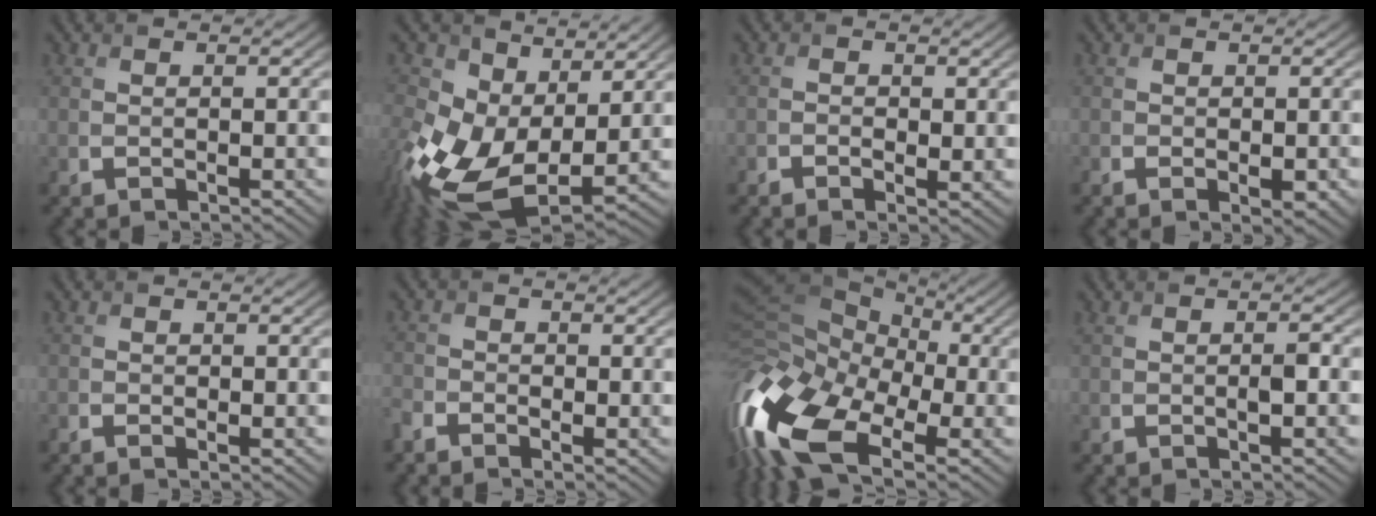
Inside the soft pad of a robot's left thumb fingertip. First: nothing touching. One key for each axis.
{"total": 14.7, "fx": 0.6, "fy": 10.0, "fz": 10.9, "tx": -0.277, "ty": -0.025, "tz": 0.022}
{"total": 1.8, "fx": -0.6, "fy": 1.2, "fz": 1.3, "tx": -0.025, "ty": -0.006, "tz": -0.009}
{"total": 1.8, "fx": -0.8, "fy": 1.0, "fz": 1.2, "tx": -0.026, "ty": -0.010, "tz": -0.010}
{"total": 0.7, "fx": -0.2, "fy": 0.5, "fz": 0.4, "tx": -0.012, "ty": -0.002, "tz": -0.002}
{"total": 2.6, "fx": -1.6, "fy": 1.7, "fz": 1.2, "tx": -0.037, "ty": -0.004, "tz": -0.039}
{"total": 17.7, "fx": -6.2, "fy": 10.4, "fz": 12.9, "tx": -0.322, "ty": -0.013, "tz": -0.117}
{"total": 1.6, "fx": -0.3, "fy": 0.1, "fz": 1.5, "tx": -0.029, "ty": 0.002, "tz": -0.004}